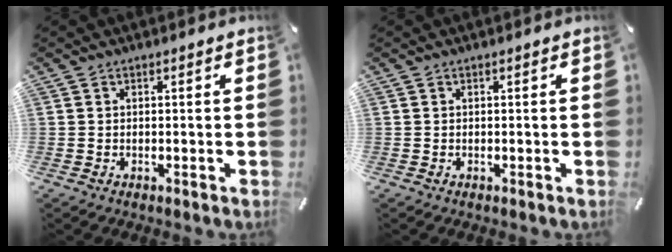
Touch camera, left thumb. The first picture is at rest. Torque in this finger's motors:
{"motor_torque": [0.00, 0.00, -0.01, 0.01, 0.00]}